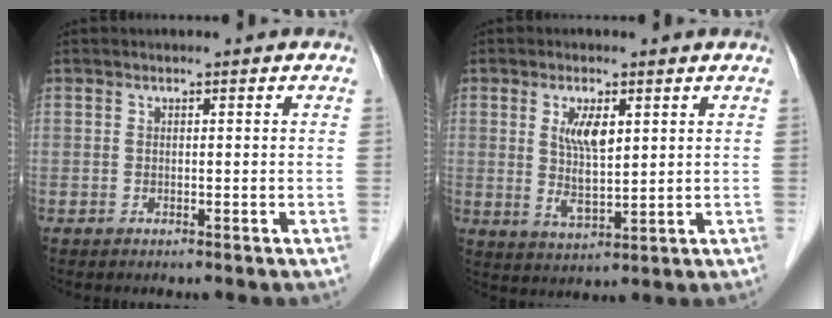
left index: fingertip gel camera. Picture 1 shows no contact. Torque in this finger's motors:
{"motor_torque": [0.69, 0.53, 0.03, 0.01]}